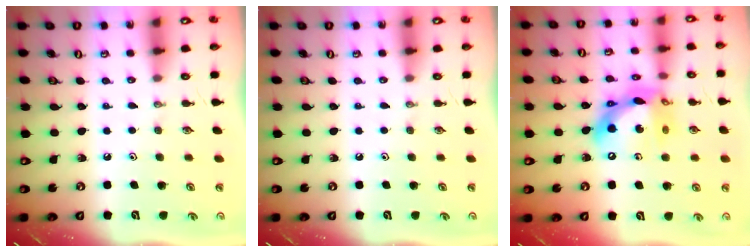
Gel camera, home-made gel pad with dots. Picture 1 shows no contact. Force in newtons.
{"total": 0.0}
{"total": 14.9, "press": 14.8, "slide": 1.6}